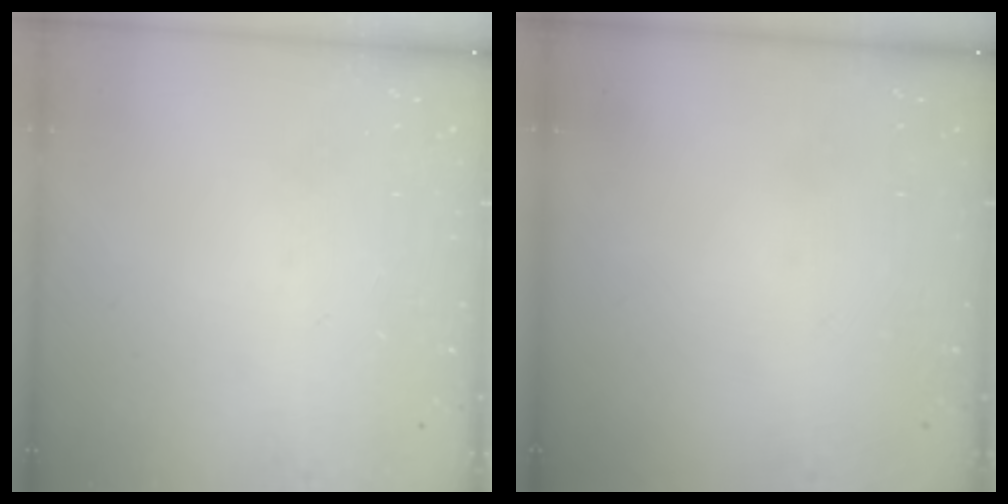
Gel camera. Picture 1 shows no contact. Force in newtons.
{"total": 0.0}